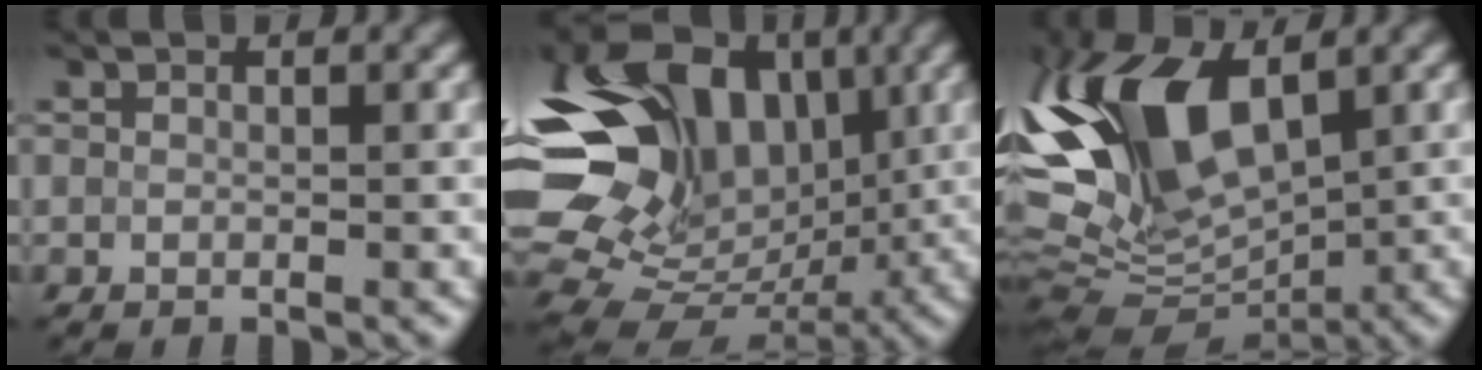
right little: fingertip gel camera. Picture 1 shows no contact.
{"total": 15.3, "force": [3.6, 10.4, 10.5], "torque": [-0.207, 0.033, 0.080]}
{"total": 11.8, "force": [2.8, 5.6, 10.0], "torque": [-0.205, 0.017, 0.041]}